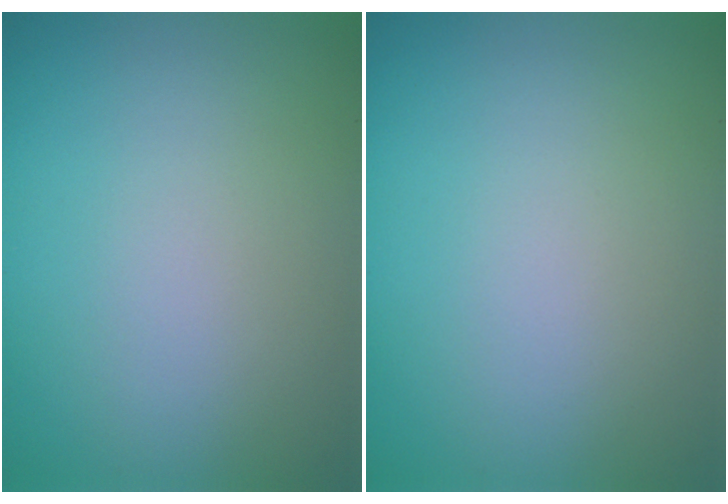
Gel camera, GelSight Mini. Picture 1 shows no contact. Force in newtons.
{"total": 0.0}